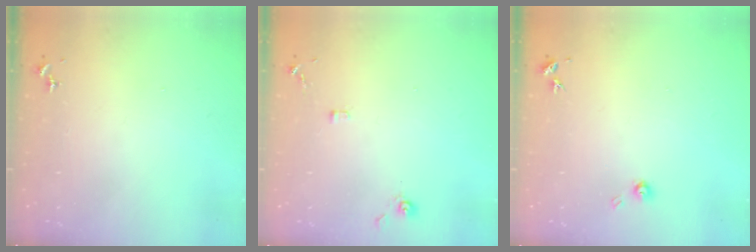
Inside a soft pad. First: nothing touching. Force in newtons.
{"total": 6.5, "press": 6.4, "slide": 0.6}
{"total": 4.3, "press": 4.3, "slide": 0.3}